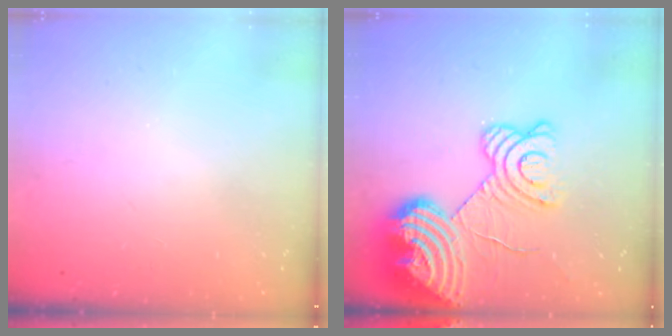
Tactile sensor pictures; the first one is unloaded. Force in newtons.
{"total": 24.6, "press": 24.4, "slide": 3.1}